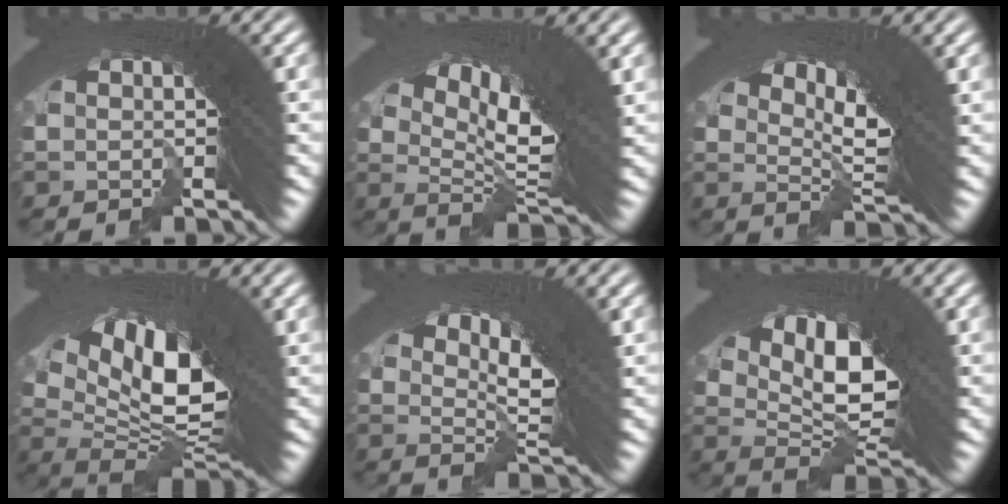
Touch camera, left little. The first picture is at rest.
{"total": 10.4, "force": [2.8, 4.8, 8.9], "torque": [-0.146, 0.003, 0.037]}
{"total": 6.7, "force": [2.2, 2.6, 5.7], "torque": [-0.098, -0.005, 0.036]}
{"total": 12.0, "force": [0.4, 6.9, 9.8], "torque": [-0.182, -0.041, 0.022]}
{"total": 5.8, "force": [2.1, 2.2, 5.0], "torque": [-0.086, -0.006, 0.035]}
{"total": 9.6, "force": [0.8, 5.8, 7.7], "torque": [-0.142, -0.022, 0.018]}